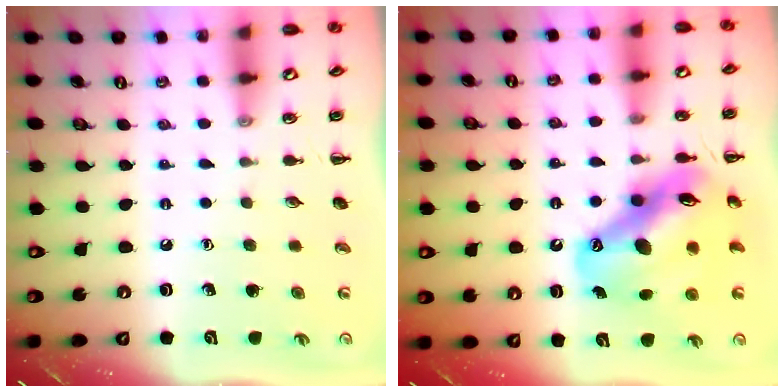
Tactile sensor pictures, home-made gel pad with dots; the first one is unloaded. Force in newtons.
{"total": 16.9, "press": 16.2, "slide": 4.9}